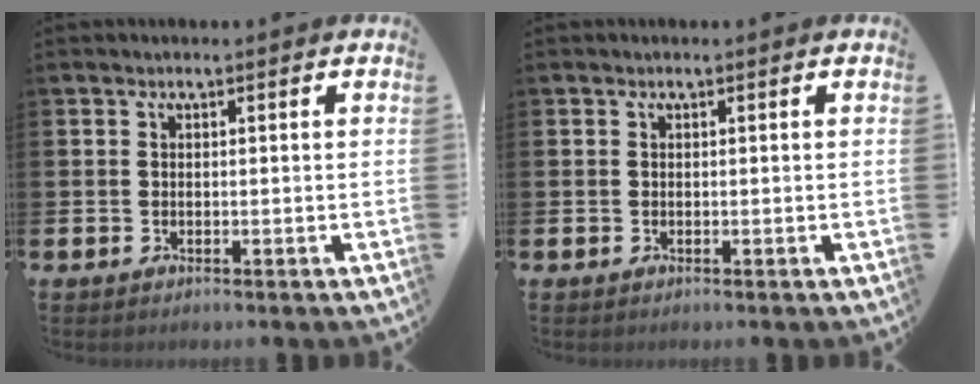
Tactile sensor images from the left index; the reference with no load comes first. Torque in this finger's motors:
{"motor_torque": [-0.05, -0.34, 0.05, 0.01]}